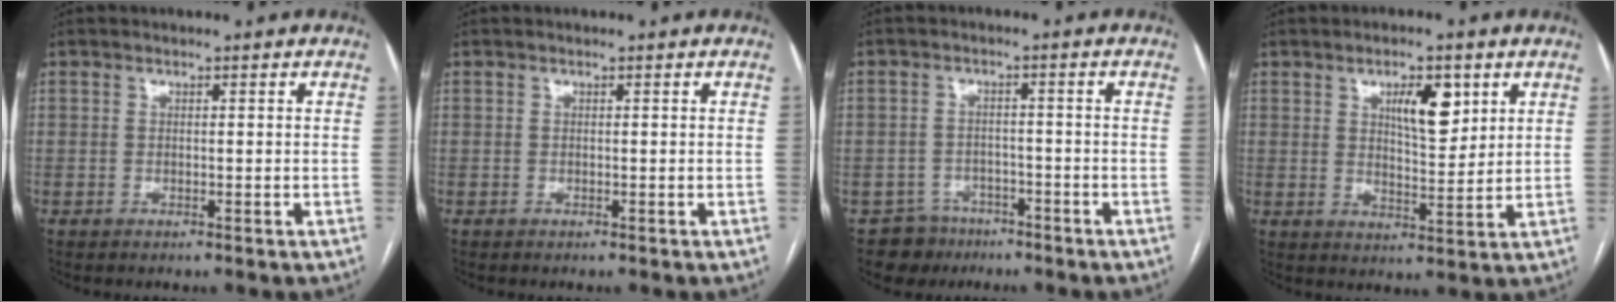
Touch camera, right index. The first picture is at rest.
{"total": 0.0}
{"total": 5.0, "force": [-3.4, 3.7, -0.6], "torque": [0.018, 0.011, -0.050]}
{"total": 7.2, "force": [3.2, 2.4, 5.9], "torque": [-0.097, 0.000, 0.056]}